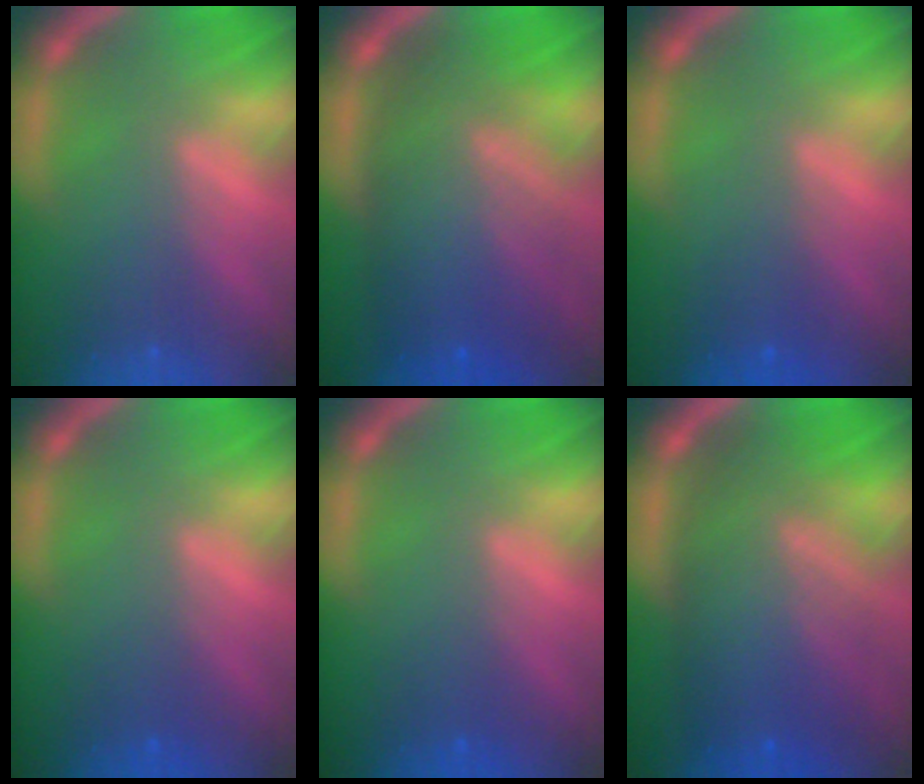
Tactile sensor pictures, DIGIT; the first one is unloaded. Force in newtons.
{"total": 10.0}
{"total": 1.5}
{"total": 0.9}
{"total": 0.9}
{"total": 10.0}